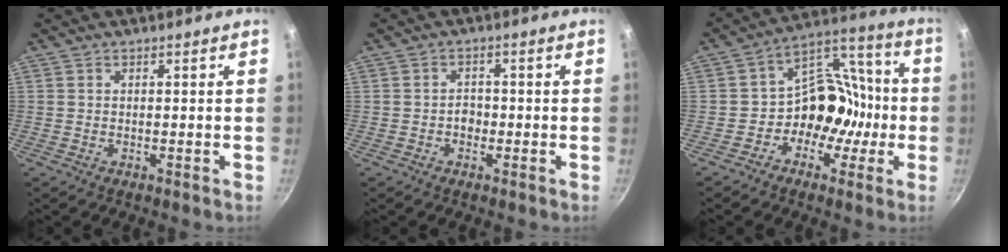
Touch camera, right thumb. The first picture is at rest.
{"total": 2.2, "force": [-0.8, 1.7, 1.1], "torque": [-0.003, 0.011, -0.014]}
{"total": 13.2, "force": [-3.2, 10.7, 7.1], "torque": [-0.041, 0.073, -0.064]}